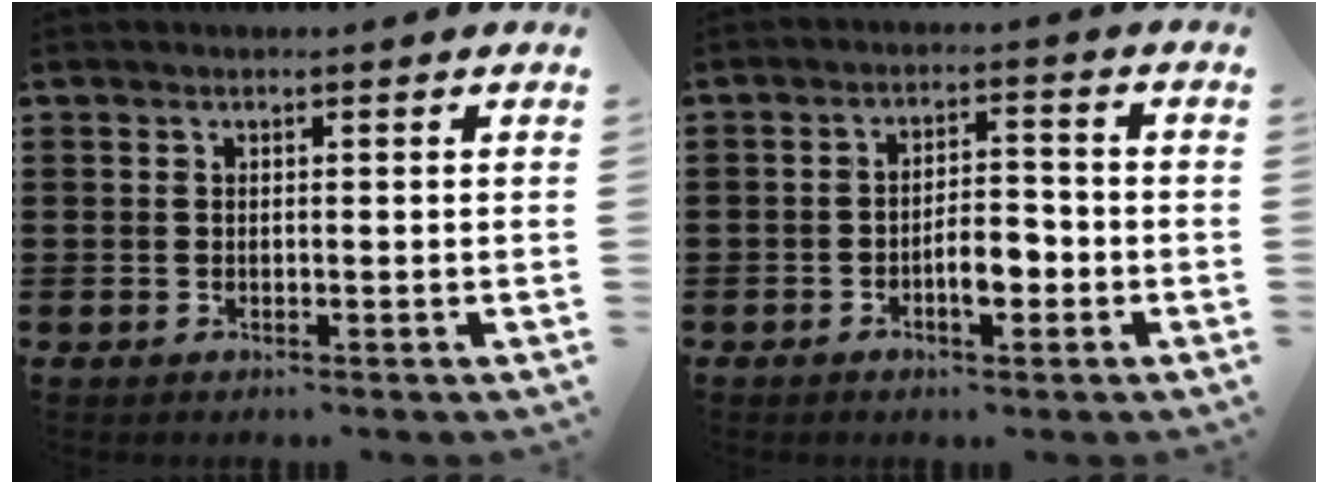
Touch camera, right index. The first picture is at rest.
{"total": 4.8, "force": [-1.9, 2.0, 3.9], "torque": [-0.073, 0.006, -0.038]}